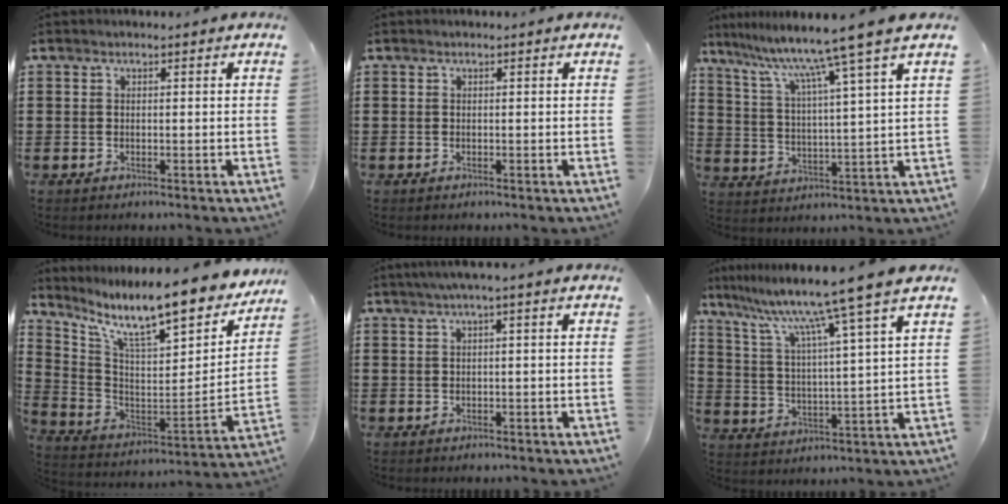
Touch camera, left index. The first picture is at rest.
{"total": 0.0}
{"total": 9.9, "force": [7.7, -1.6, 6.0], "torque": [-0.148, -0.045, 0.116]}
{"total": 11.4, "force": [9.4, 1.2, 6.3], "torque": [-0.144, -0.078, 0.153]}
{"total": 1.5, "force": [-0.1, 0.0, 1.5], "torque": [-0.024, -0.003, -0.003]}
{"total": 10.8, "force": [8.8, -1.5, 6.2], "torque": [-0.156, -0.051, 0.135]}